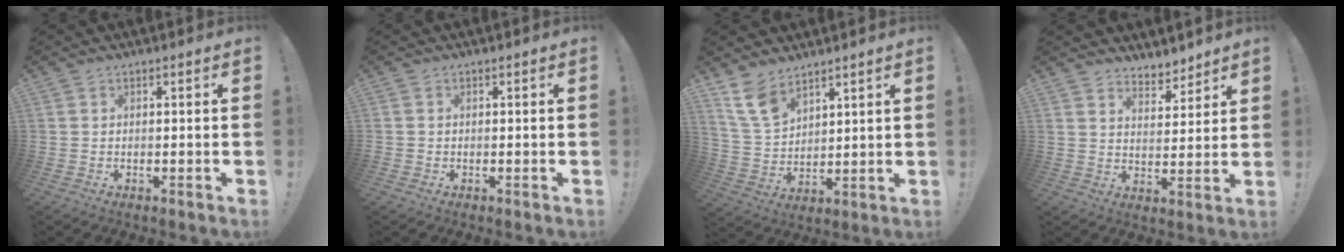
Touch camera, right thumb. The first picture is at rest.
{"total": 0.5, "force": [-0.3, 0.4, 0.0], "torque": [0.001, 0.002, -0.006]}
{"total": 10.4, "force": [7.8, 5.4, 4.3], "torque": [-0.087, -0.043, 0.155]}
{"total": 5.8, "force": [5.1, 2.4, 1.3], "torque": [-0.008, -0.046, 0.094]}